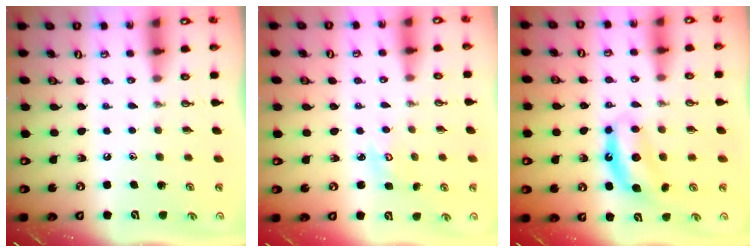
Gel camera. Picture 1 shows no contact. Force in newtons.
{"total": 2.8, "press": 2.8, "slide": 0.3}
{"total": 7.4, "press": 7.4, "slide": 0.2}